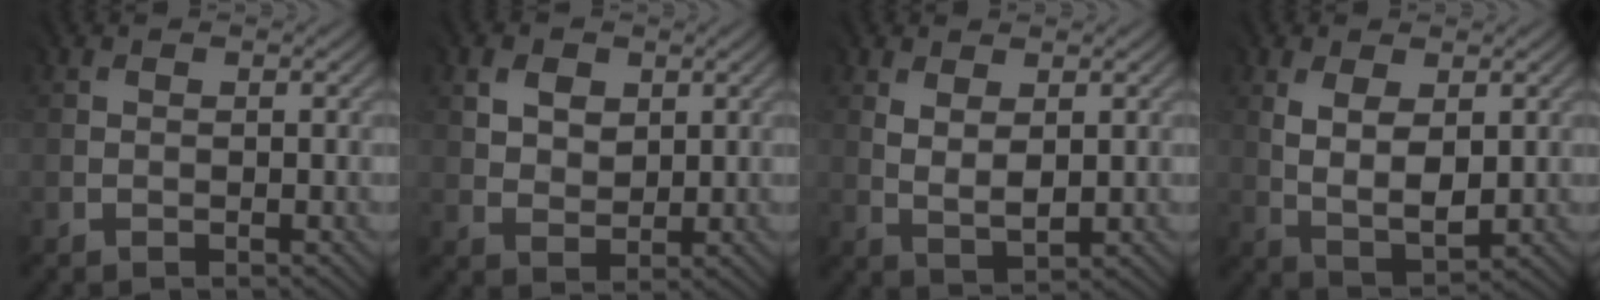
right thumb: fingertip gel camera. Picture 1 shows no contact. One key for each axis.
{"total": 3.7, "fx": 2.0, "fy": 2.6, "fz": 1.7, "tx": -0.034, "ty": -0.001, "tz": 0.039}
{"total": 3.3, "fx": 1.4, "fy": 1.4, "fz": 2.6, "tx": -0.057, "ty": -0.006, "tz": 0.034}
{"total": 5.5, "fx": 1.5, "fy": 2.7, "fz": 4.6, "tx": -0.097, "ty": -0.004, "tz": 0.033}